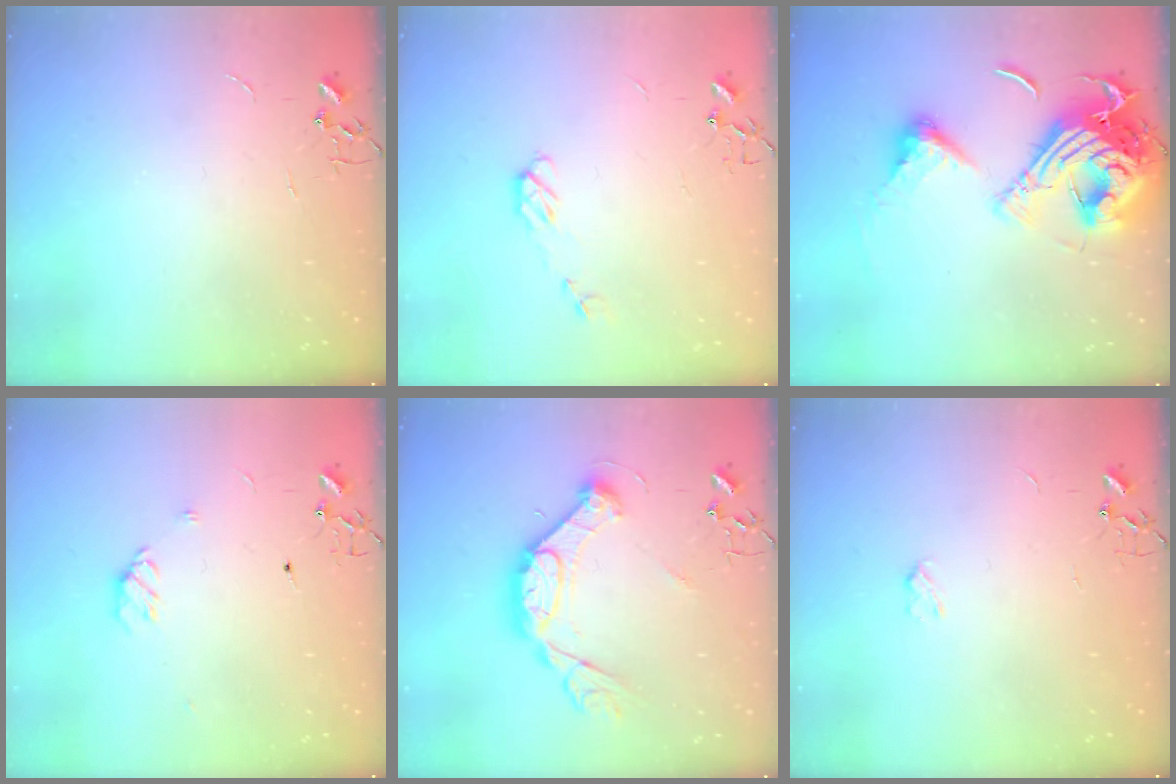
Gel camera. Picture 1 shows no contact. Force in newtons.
{"total": 4.6, "press": 4.6, "slide": 0.4}
{"total": 22.1, "press": 22.0, "slide": 2.3}
{"total": 6.9, "press": 6.9, "slide": 0.7}
{"total": 16.3, "press": 16.3, "slide": 1.5}
{"total": 2.6, "press": 2.6, "slide": 0.5}